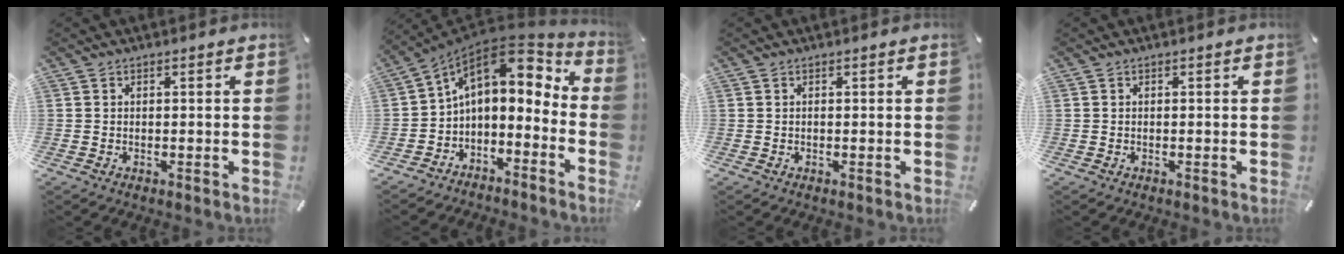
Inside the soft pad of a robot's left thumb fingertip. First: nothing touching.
{"total": 11.9, "force": [3.2, 8.0, 8.3], "torque": [-0.125, -0.025, 0.055]}
{"total": 0.0}
{"total": 0.0}